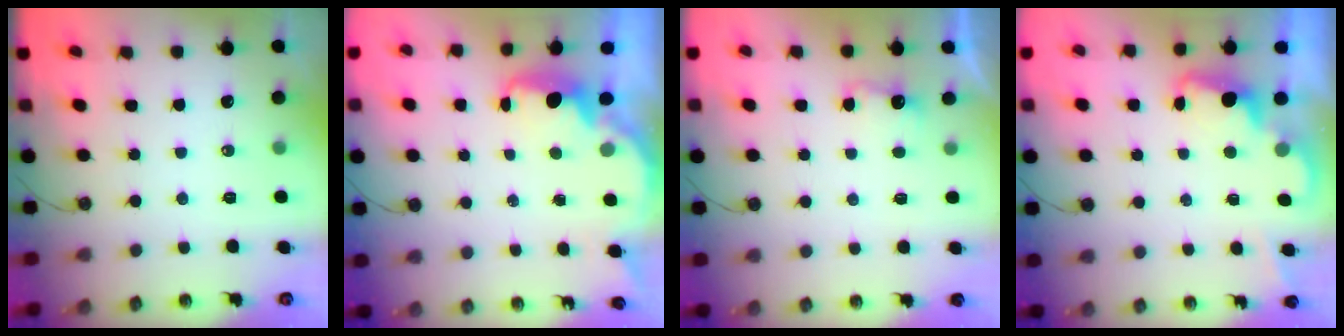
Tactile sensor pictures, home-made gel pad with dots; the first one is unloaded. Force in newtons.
{"total": 2.3, "press": 2.3, "slide": 0.4}
{"total": 2.7, "press": 2.5, "slide": 0.9}
{"total": 2.3, "press": 2.3, "slide": 0.5}